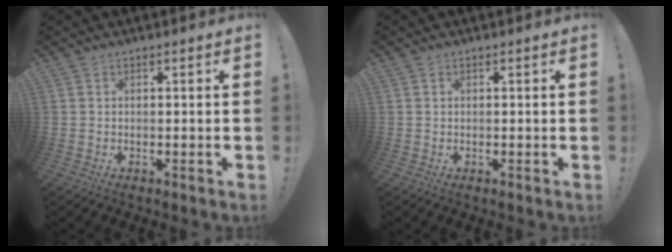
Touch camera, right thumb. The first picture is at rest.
{"total": 0.0}